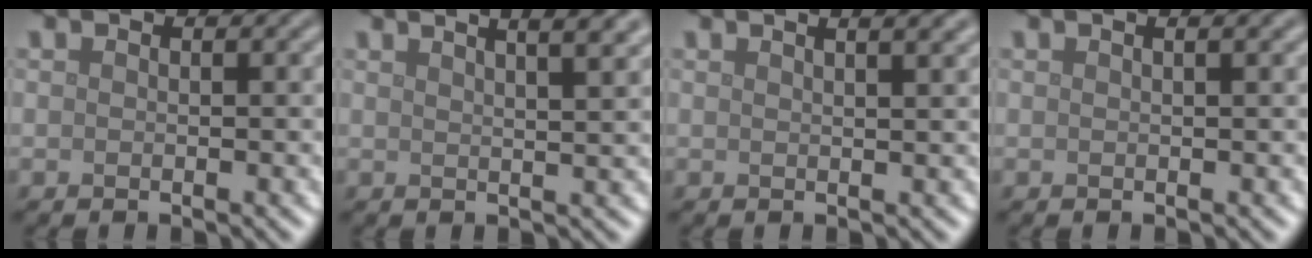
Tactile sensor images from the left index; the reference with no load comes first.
{"total": 8.7, "force": [5.5, 3.6, 5.8], "torque": [-0.024, 0.056, 0.035]}
{"total": 5.9, "force": [3.5, 2.6, 3.9], "torque": [-0.016, 0.044, 0.014]}
{"total": 2.4, "force": [1.2, 1.0, 1.9], "torque": [-0.012, 0.003, 0.000]}